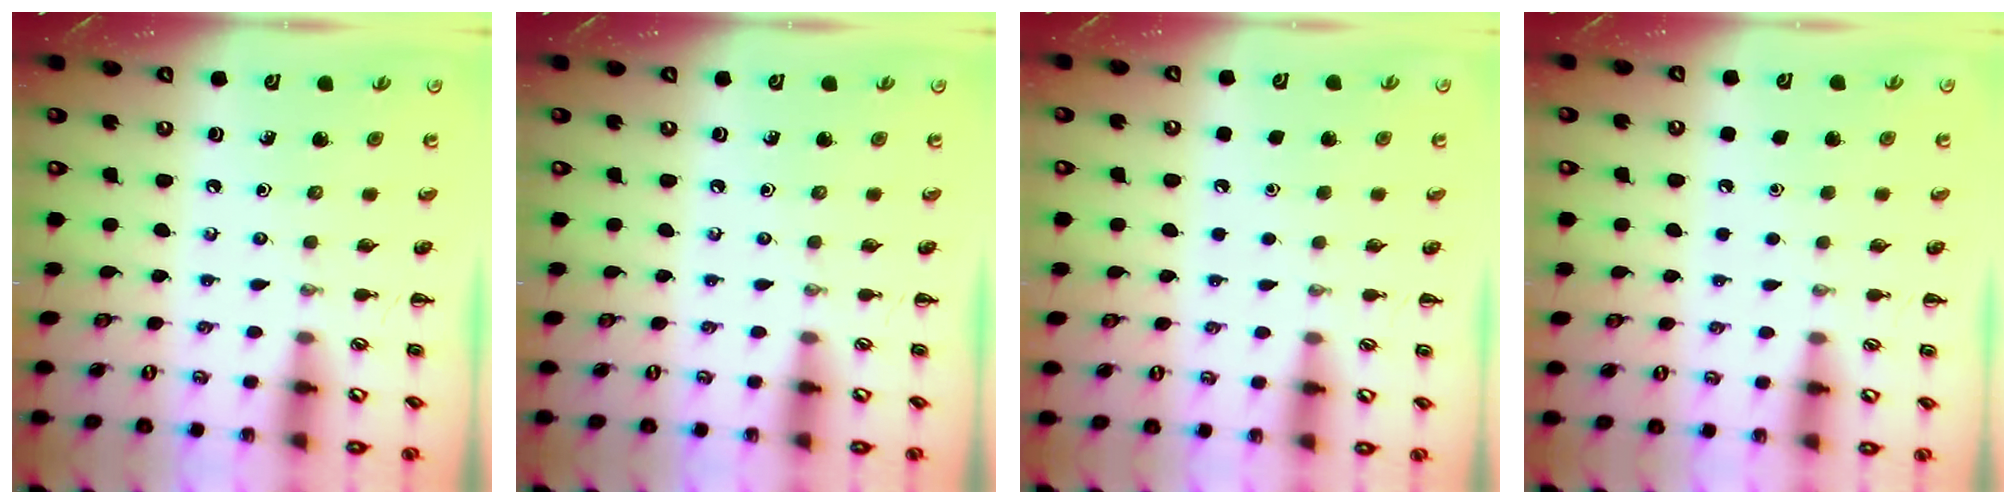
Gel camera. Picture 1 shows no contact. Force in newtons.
{"total": 0.0}
{"total": 2.3, "press": 2.3, "slide": 0.1}
{"total": 2.3, "press": 2.3, "slide": 0.1}